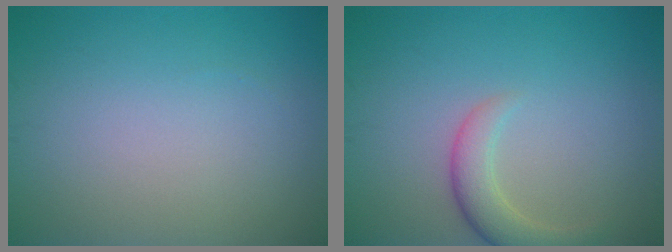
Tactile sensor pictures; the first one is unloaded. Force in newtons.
{"total": 3.1, "press": 3.1, "slide": 0.3}